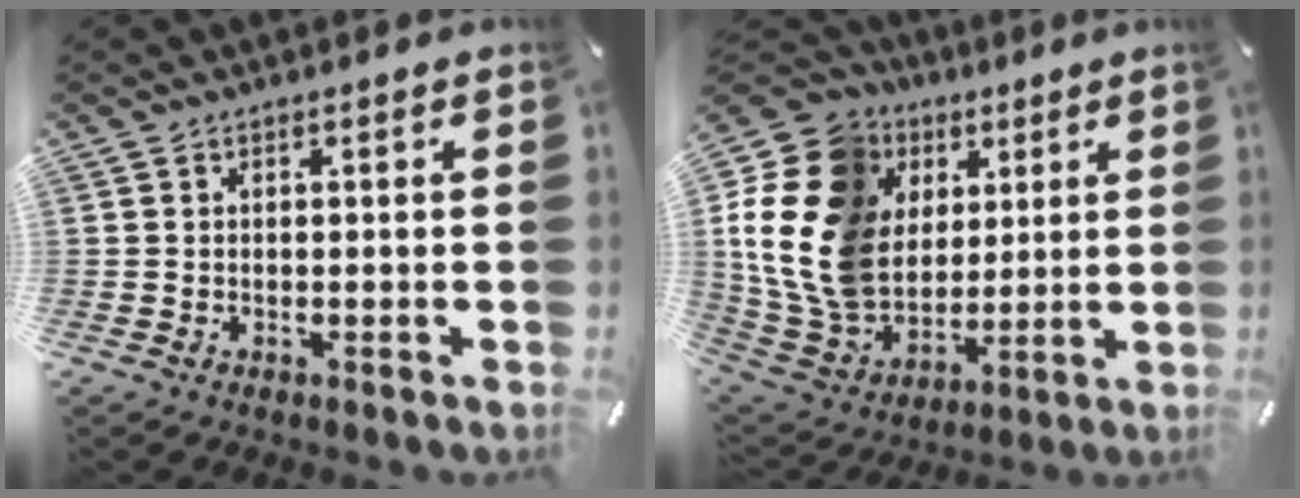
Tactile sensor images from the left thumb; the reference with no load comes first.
{"total": 19.7, "force": [4.0, 16.5, 10.0], "torque": [-0.218, -0.013, 0.077]}